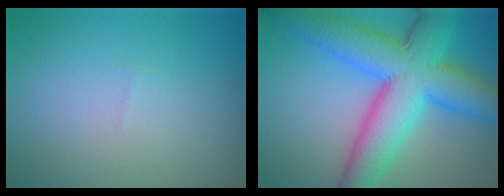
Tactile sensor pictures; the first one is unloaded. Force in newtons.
{"total": 11.5, "press": 11.5, "slide": 0.3}